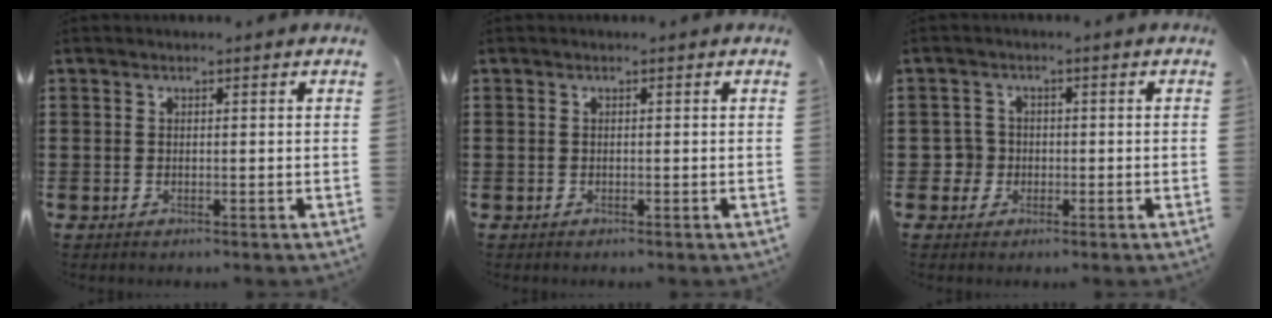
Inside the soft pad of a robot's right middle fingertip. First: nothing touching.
{"total": 0.0}
{"total": 2.7, "force": [-0.6, 2.6, 0.5], "torque": [-0.022, 0.005, -0.015]}